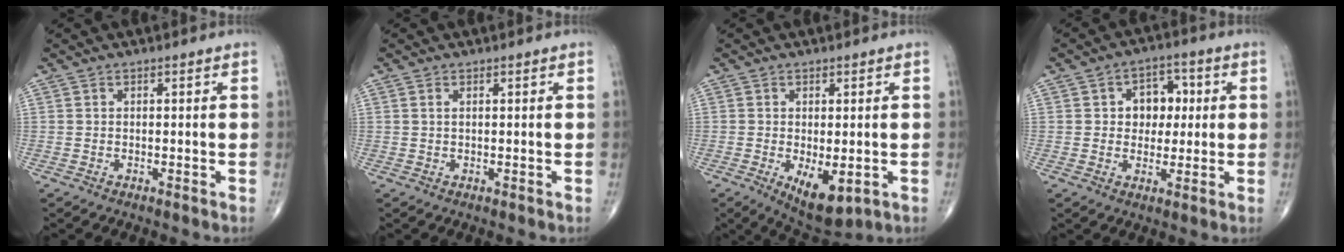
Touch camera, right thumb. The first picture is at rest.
{"total": 0.7, "force": [0.3, 0.2, 0.5], "torque": [-0.015, 0.007, 0.007]}
{"total": 7.8, "force": [-2.1, 3.6, 6.6], "torque": [-0.094, -0.013, -0.017]}
{"total": 7.5, "force": [1.2, 5.7, 4.8], "torque": [-0.026, 0.008, 0.013]}